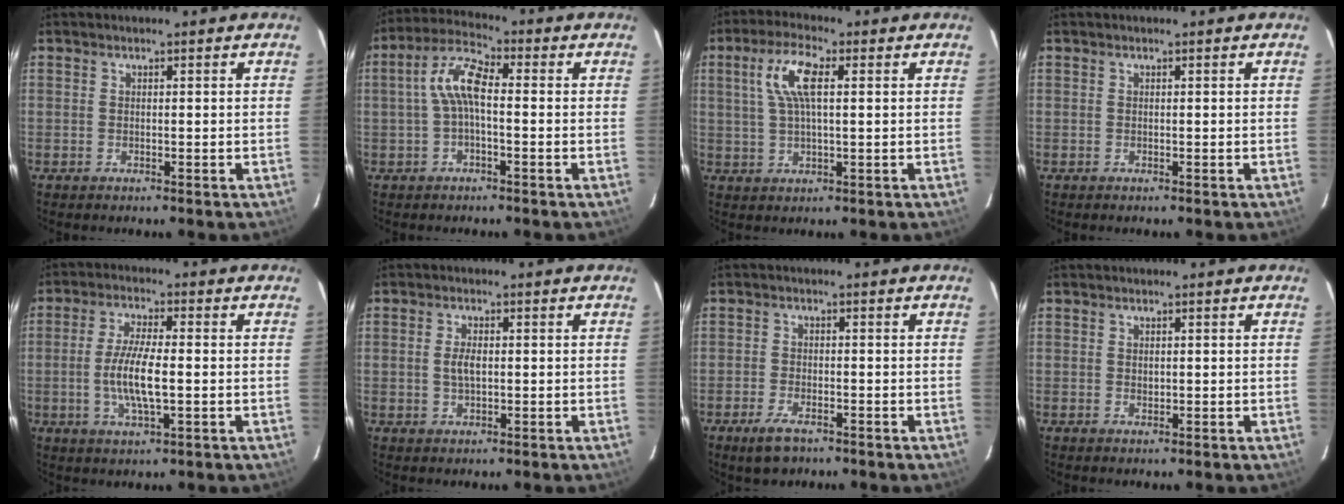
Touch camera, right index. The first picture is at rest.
{"total": 6.9, "force": [-0.4, 2.5, 6.5], "torque": [-0.142, 0.024, -0.010]}
{"total": 7.8, "force": [2.1, 2.5, 7.0], "torque": [-0.143, 0.015, 0.042]}
{"total": 0.0}
{"total": 8.3, "force": [-1.2, 1.9, 8.0], "torque": [-0.162, -0.006, -0.024]}
{"total": 3.0, "force": [0.3, 1.7, 2.4], "torque": [-0.047, 0.002, 0.007]}
{"total": 4.8, "force": [-3.2, 2.2, 2.8], "torque": [-0.073, -0.008, -0.058]}
{"total": 0.8, "force": [0.2, 0.6, 0.4], "torque": [-0.008, -0.001, 0.005]}